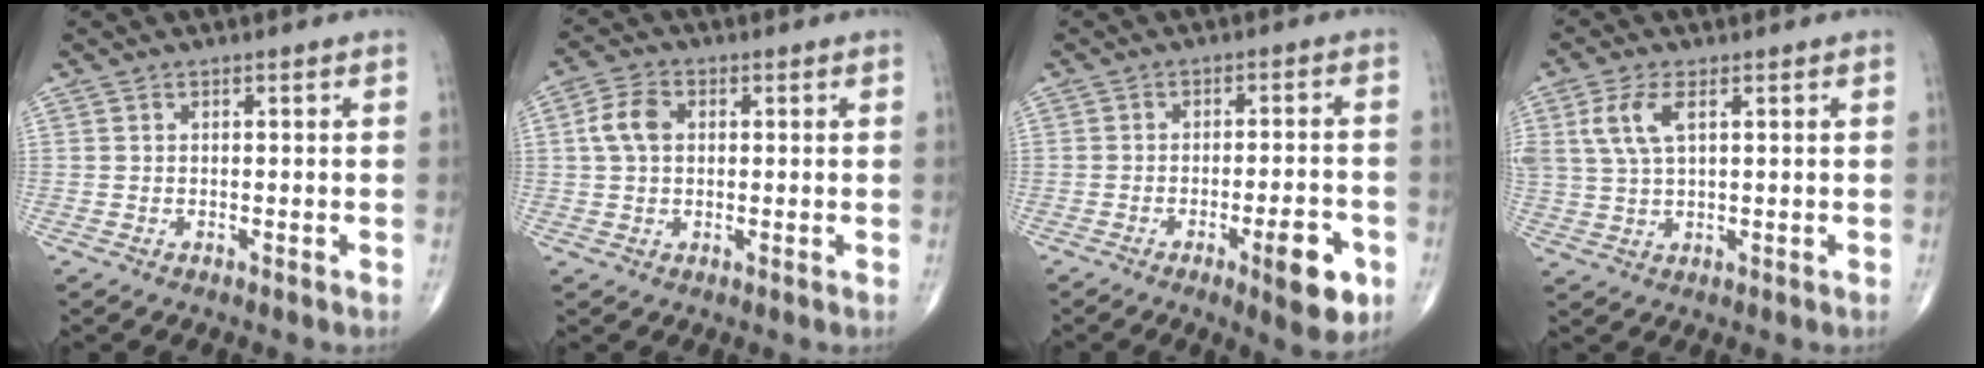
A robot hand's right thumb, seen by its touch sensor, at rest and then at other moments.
{"total": 5.4, "force": [0.8, 3.8, 3.8], "torque": [-0.074, 0.010, 0.011]}
{"total": 9.1, "force": [-4.0, 2.5, 7.8], "torque": [-0.095, 0.015, -0.051]}
{"total": 6.3, "force": [2.3, 2.9, 5.2], "torque": [-0.122, 0.001, 0.050]}